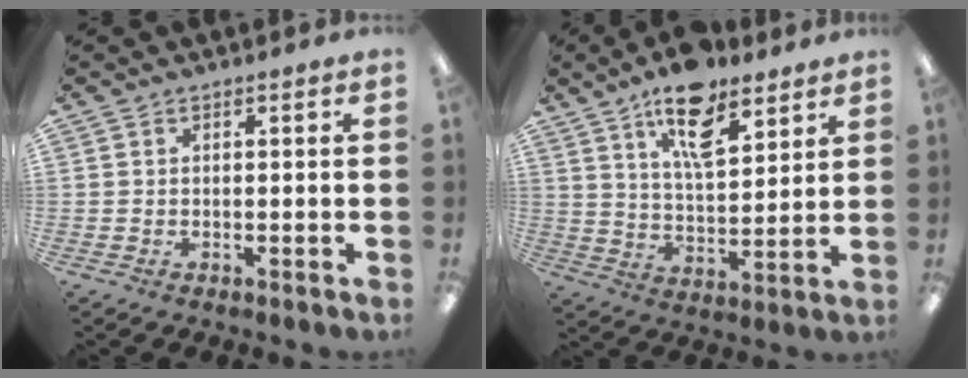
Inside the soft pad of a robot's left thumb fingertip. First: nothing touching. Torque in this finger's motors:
{"motor_torque": [0.28, 0.34, 1.13, -1.63, 0.23]}